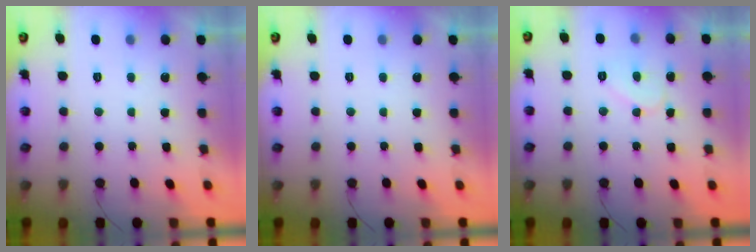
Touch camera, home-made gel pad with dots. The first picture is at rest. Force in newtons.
{"total": 0.0}
{"total": 5.6, "press": 5.6, "slide": 0.5}